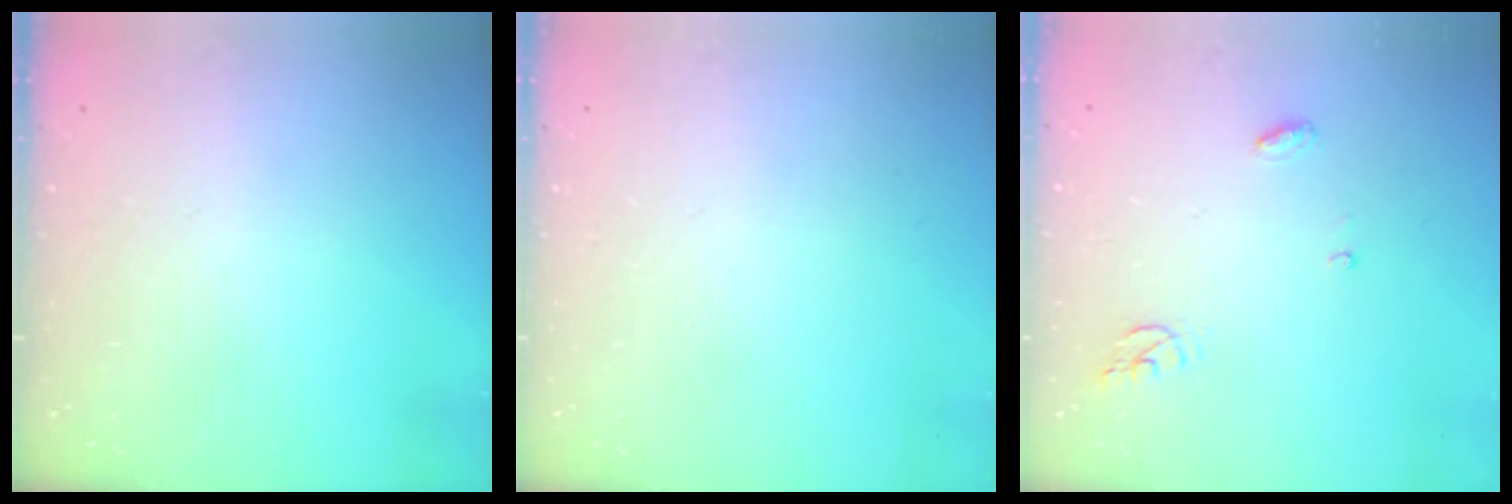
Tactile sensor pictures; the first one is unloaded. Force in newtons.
{"total": 0.0}
{"total": 5.3, "press": 5.3, "slide": 0.3}